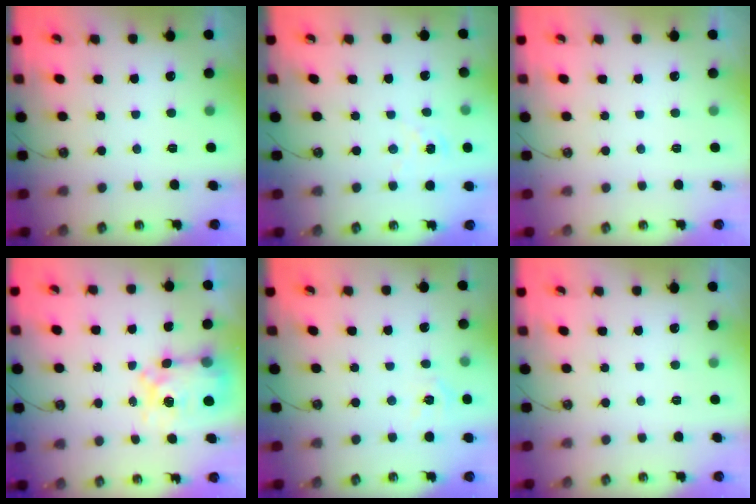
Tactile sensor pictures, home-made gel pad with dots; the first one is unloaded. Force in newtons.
{"total": 1.6, "press": 1.6, "slide": 0.2}
{"total": 0.0}
{"total": 8.0, "press": 8.0, "slide": 0.7}
{"total": 4.7, "press": 4.7, "slide": 0.6}
{"total": 0.0}